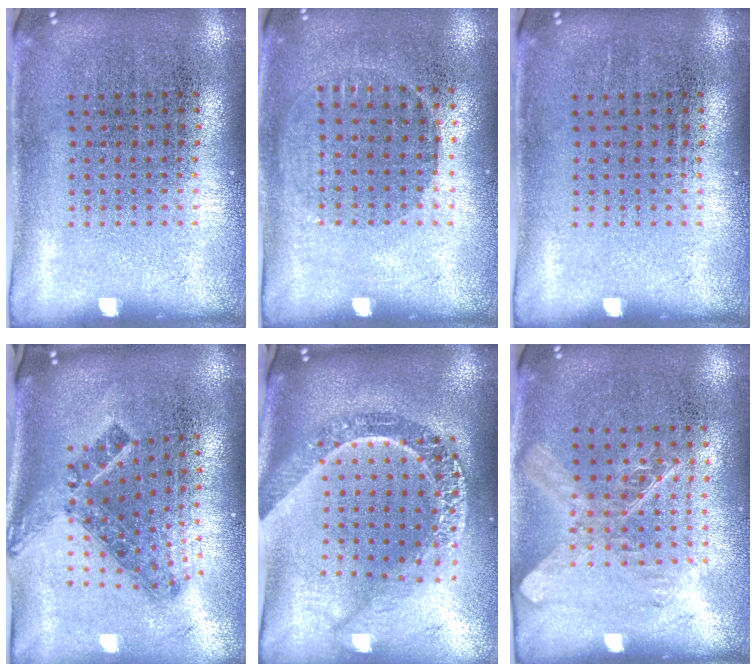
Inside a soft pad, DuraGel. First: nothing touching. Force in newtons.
{"total": 0.9, "press": 0.8, "slide": 0.4}
{"total": 0.0}
{"total": 1.5, "press": 1.1, "slide": 1.0}
{"total": 2.8, "press": 2.2, "slide": 1.7}
{"total": 1.6, "press": 1.4, "slide": 0.8}